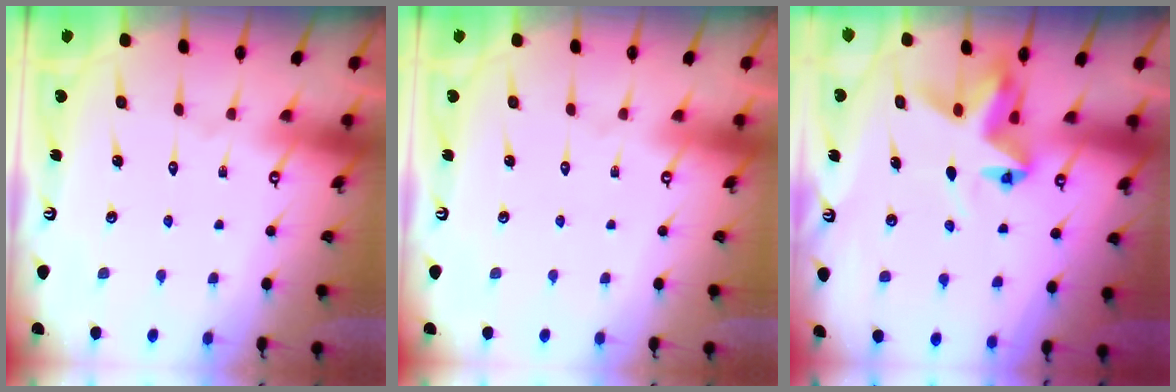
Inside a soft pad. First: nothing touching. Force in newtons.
{"total": 0.0}
{"total": 4.9, "press": 4.9, "slide": 0.3}